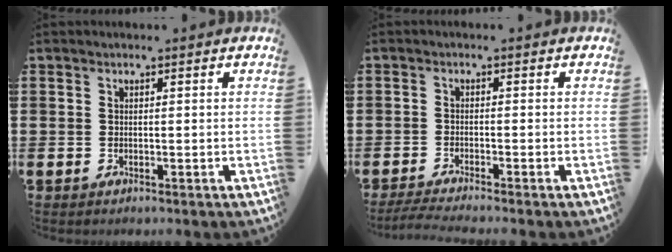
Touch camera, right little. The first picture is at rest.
{"total": 1.8, "force": [-1.4, 0.0, 1.0], "torque": [-0.016, 0.002, -0.027]}